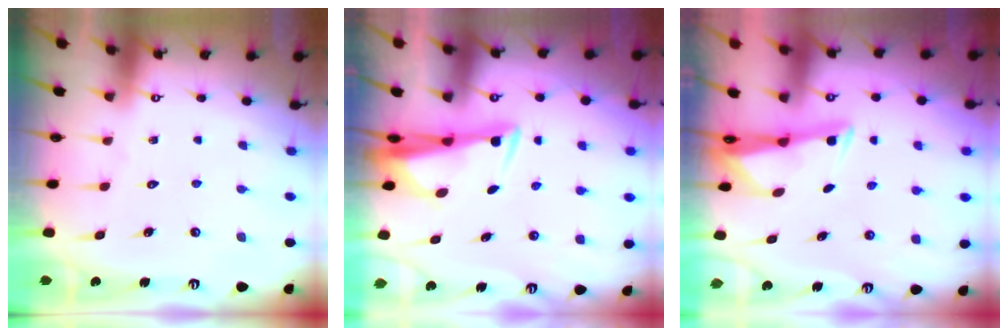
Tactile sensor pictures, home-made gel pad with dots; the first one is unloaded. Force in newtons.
{"total": 3.3, "press": 3.1, "slide": 1.0}
{"total": 2.7, "press": 2.7, "slide": 0.4}